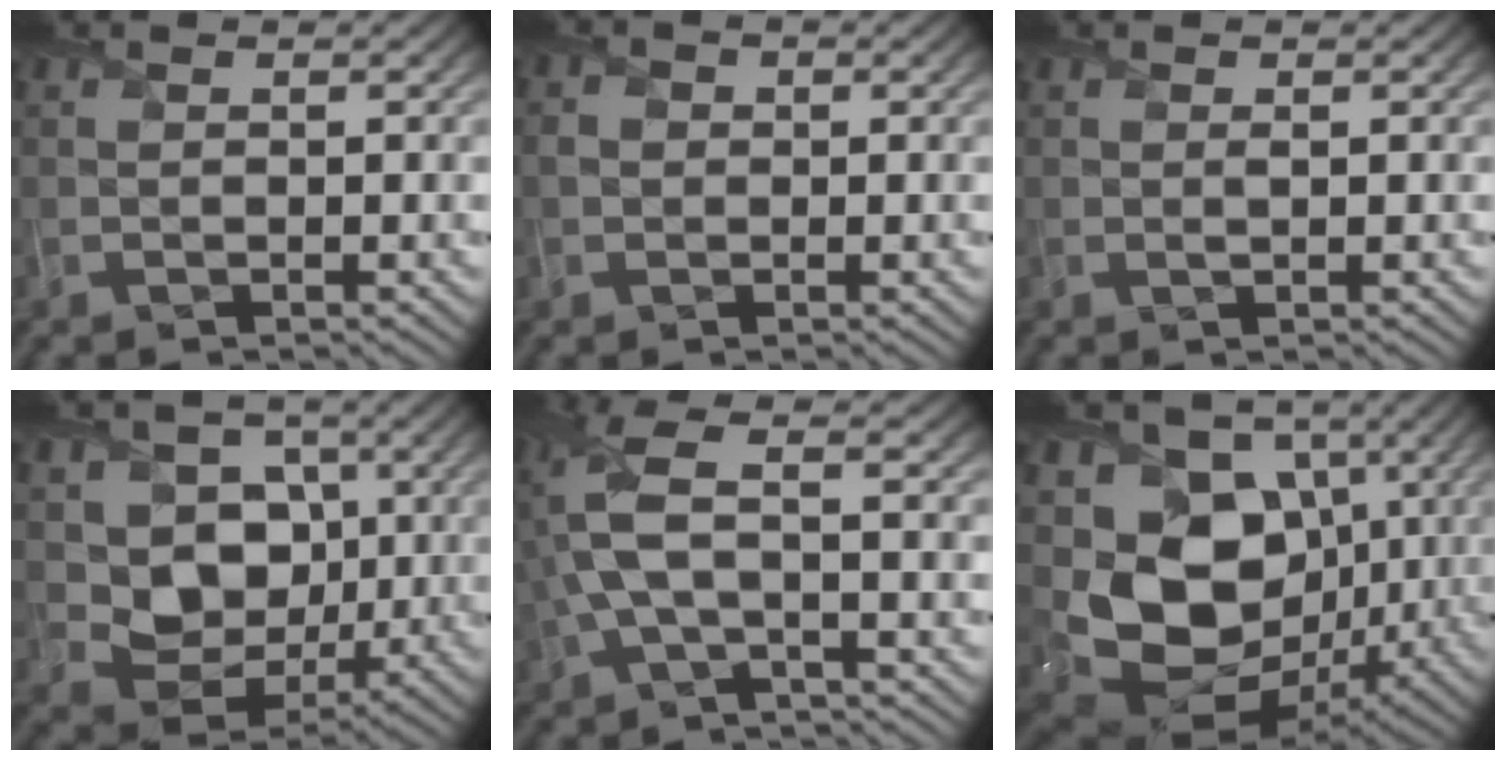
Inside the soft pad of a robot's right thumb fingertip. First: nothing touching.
{"total": 1.2, "force": [-0.3, 1.0, 0.5], "torque": [-0.012, -0.001, -0.008]}
{"total": 0.7, "force": [-0.1, -0.4, 0.5], "torque": [-0.008, -0.002, -0.003]}
{"total": 8.5, "force": [1.1, 7.2, 4.5], "torque": [-0.101, -0.012, 0.011]}
{"total": 7.3, "force": [-0.2, 2.7, 6.8], "torque": [-0.171, 0.012, -0.013]}
{"total": 14.7, "force": [-1.1, 11.3, 9.3], "torque": [-0.198, -0.029, -0.014]}